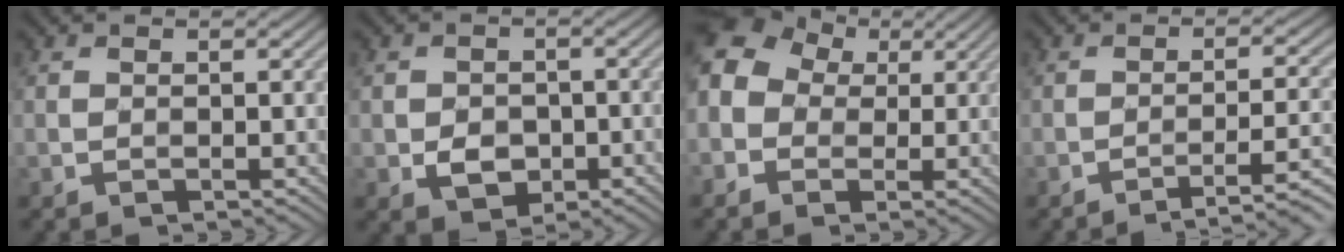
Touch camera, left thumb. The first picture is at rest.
{"total": 3.8, "force": [-1.2, 2.8, 2.2], "torque": [-0.040, -0.008, -0.023]}
{"total": 10.6, "force": [0.5, 8.8, 5.8], "torque": [-0.161, 0.010, -0.021]}
{"total": 7.2, "force": [-4.2, 1.4, 5.7], "torque": [-0.089, 0.007, -0.062]}